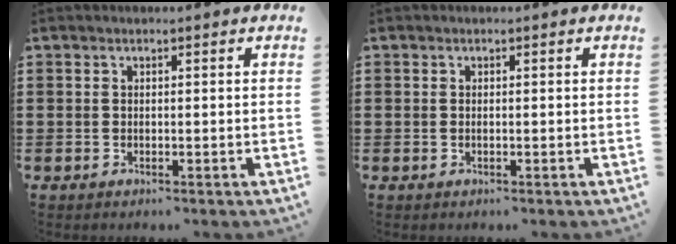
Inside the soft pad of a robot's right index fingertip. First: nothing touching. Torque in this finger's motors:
{"motor_torque": [1.00, 1.14, -0.01, -0.02]}